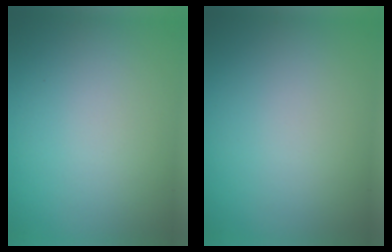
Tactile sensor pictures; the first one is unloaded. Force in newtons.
{"total": 0.0}